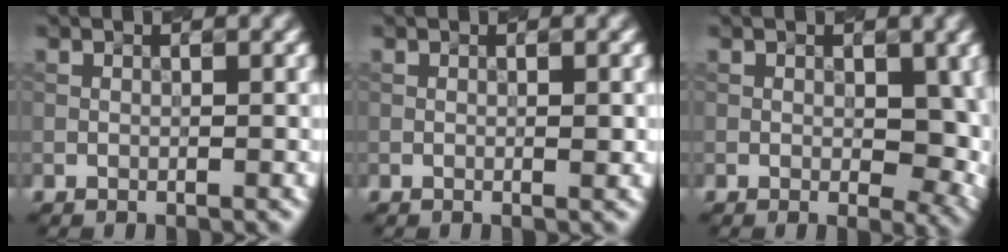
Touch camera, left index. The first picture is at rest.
{"total": 0.6, "force": [0.0, 0.1, 0.5], "torque": [-0.009, -0.002, 0.001]}
{"total": 4.6, "force": [0.3, 2.5, 3.8], "torque": [-0.045, -0.009, 0.007]}